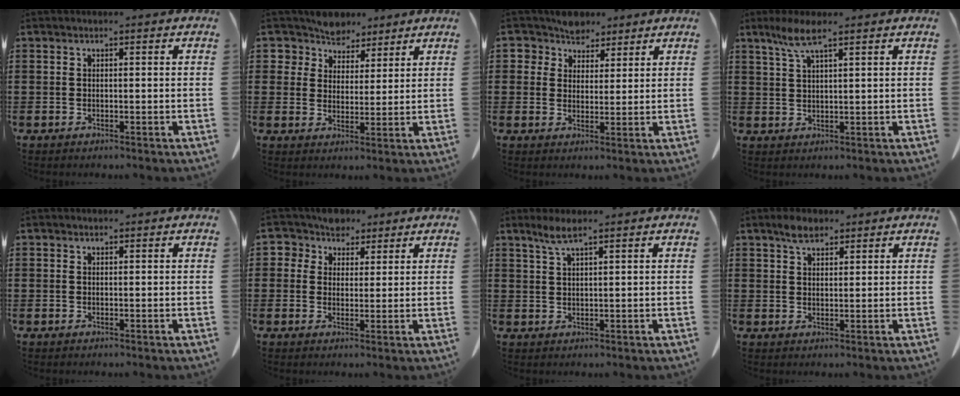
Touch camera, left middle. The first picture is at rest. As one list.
[{"total": 6.1, "force": [5.3, 3.0, 0.2], "torque": [-0.039, -0.020, 0.098]}, {"total": 5.2, "force": [4.0, 3.2, 0.7], "torque": [-0.040, -0.002, 0.073]}, {"total": 4.7, "force": [2.9, 0.7, 3.7], "torque": [-0.080, 0.004, 0.052]}, {"total": 0.0}, {"total": 4.5, "force": [2.9, 3.5, 0.6], "torque": [-0.029, 0.002, 0.049]}, {"total": 3.0, "force": [2.1, 0.3, 2.1], "torque": [-0.046, 0.002, 0.038]}, {"total": 3.2, "force": [2.4, 1.3, 1.6], "torque": [-0.037, 0.006, 0.045]}]